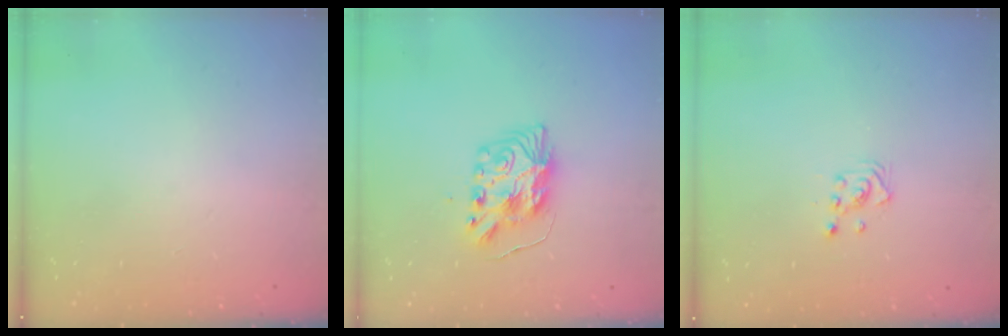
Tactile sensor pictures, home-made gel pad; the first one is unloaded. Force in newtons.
{"total": 9.5, "press": 9.5, "slide": 0.4}
{"total": 2.9, "press": 2.8, "slide": 0.3}